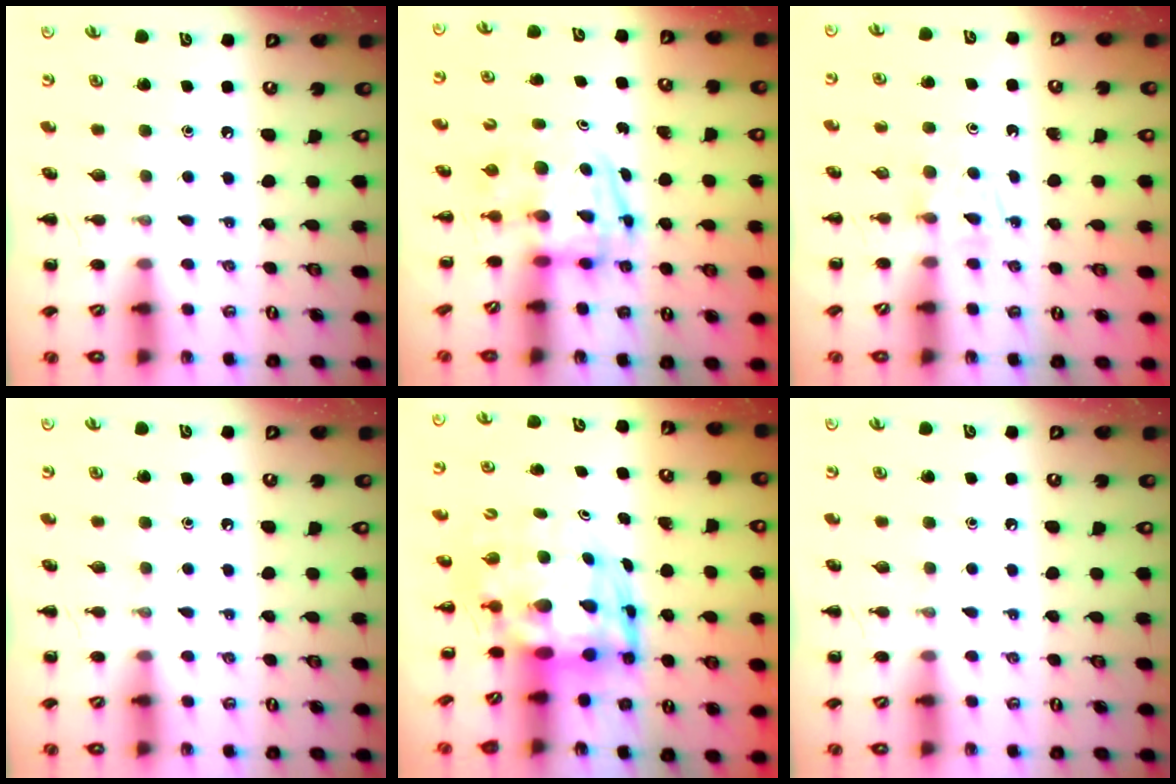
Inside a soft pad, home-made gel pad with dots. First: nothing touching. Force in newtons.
{"total": 3.8, "press": 3.7, "slide": 0.7}
{"total": 3.0, "press": 2.8, "slide": 1.1}
{"total": 0.0}
{"total": 7.2, "press": 7.0, "slide": 1.6}
{"total": 0.0}